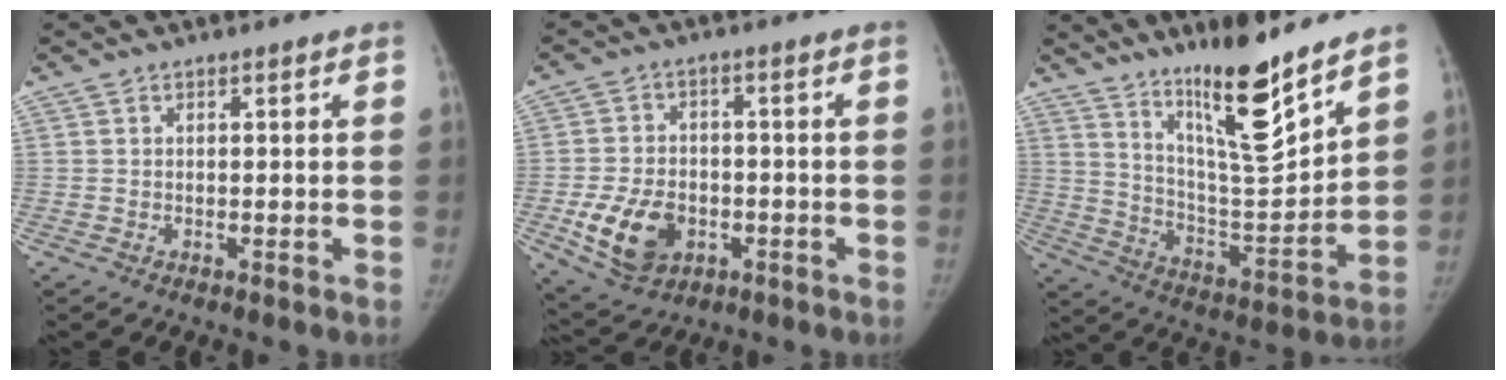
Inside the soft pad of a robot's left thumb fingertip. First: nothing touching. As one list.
[{"total": 10.9, "force": [-3.5, 7.7, 6.9], "torque": [-0.109, 0.009, -0.050]}, {"total": 16.9, "force": [12.4, 2.5, 11.3], "torque": [-0.158, -0.097, 0.218]}]